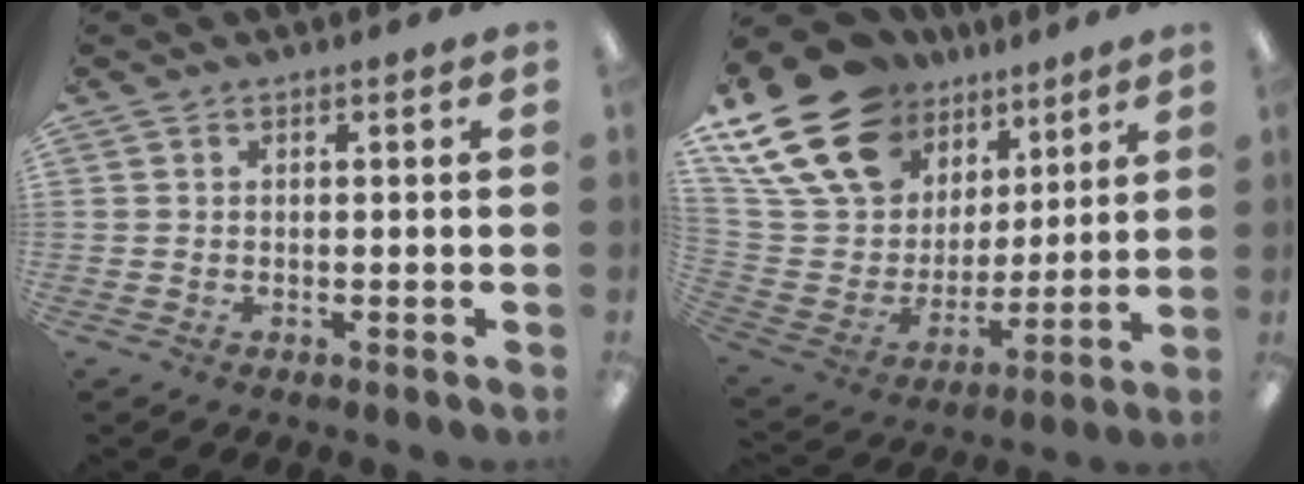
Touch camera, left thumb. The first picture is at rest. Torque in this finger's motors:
{"motor_torque": [1.38, 1.38, 1.30, -1.47, 0.44]}